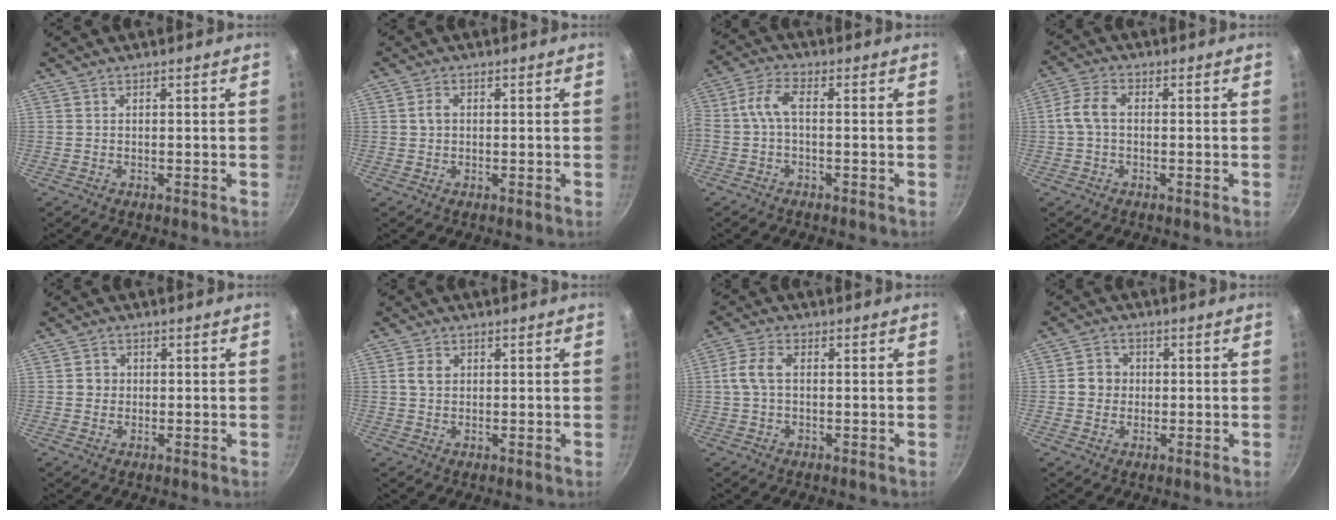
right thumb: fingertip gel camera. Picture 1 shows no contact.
{"total": 2.1, "force": [0.2, 1.7, 1.3], "torque": [-0.021, 0.005, 0.002]}
{"total": 6.4, "force": [-0.3, 2.9, 5.7], "torque": [-0.131, 0.023, -0.015]}
{"total": 5.4, "force": [-0.2, 3.5, 4.1], "torque": [-0.086, 0.016, -0.010]}
{"total": 2.6, "force": [0.1, 2.4, 0.9], "torque": [0.001, 0.006, 0.000]}
{"total": 3.0, "force": [0.6, 2.3, 1.8], "torque": [-0.031, 0.003, 0.011]}
{"total": 5.3, "force": [0.3, 3.2, 4.1], "torque": [-0.094, 0.016, 0.001]}
{"total": 4.7, "force": [0.0, 4.3, 1.9], "torque": [-0.016, 0.010, -0.004]}